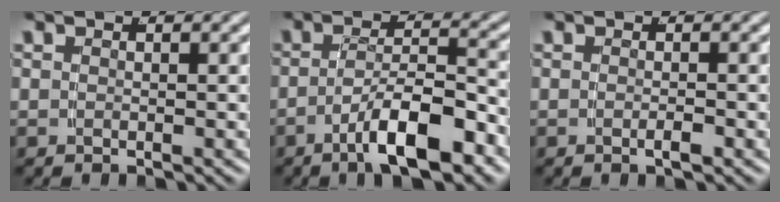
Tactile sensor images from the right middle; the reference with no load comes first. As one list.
[{"total": 5.9, "force": [-3.5, 1.4, 4.6], "torque": [-0.068, -0.007, -0.054]}, {"total": 0.9, "force": [-0.7, -0.1, 0.6], "torque": [-0.013, -0.001, -0.011]}]